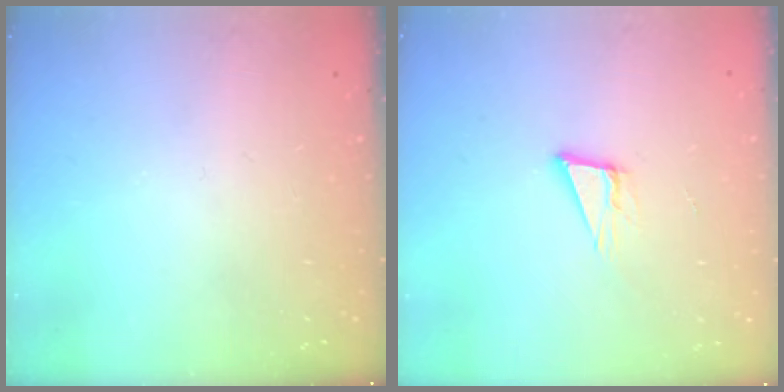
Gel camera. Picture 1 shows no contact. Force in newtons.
{"total": 6.2, "press": 5.4, "slide": 3.1}